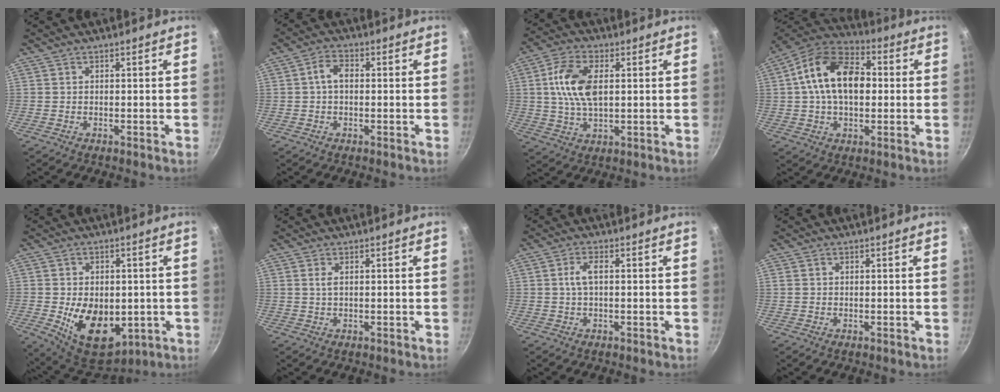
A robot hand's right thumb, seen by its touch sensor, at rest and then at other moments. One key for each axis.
{"total": 4.0, "fx": 0.2, "fy": 2.6, "fz": 3.0, "tx": -0.053, "ty": 0.016, "tz": -0.003}
{"total": 11.2, "fx": 1.9, "fy": 6.1, "fz": 9.2, "tx": -0.168, "ty": 0.010, "tz": 0.030}
{"total": 17.1, "fx": 1.7, "fy": 10.9, "fz": 13.1, "tx": -0.197, "ty": 0.027, "tz": 0.009}
{"total": 14.8, "fx": -2.4, "fy": 10.0, "fz": 10.8, "tx": -0.136, "ty": -0.014, "tz": -0.016}
{"total": 1.5, "fx": 0.4, "fy": 0.6, "fz": 1.3, "tx": -0.026, "ty": 0.001, "tz": 0.008}
{"total": 3.2, "fx": 0.3, "fy": 1.3, "fz": 2.9, "tx": -0.064, "ty": 0.009, "tz": 0.004}
{"total": 0.9, "fx": 0.2, "fy": 0.7, "fz": 0.4, "tx": -0.007, "ty": 0.003, "tz": 0.003}